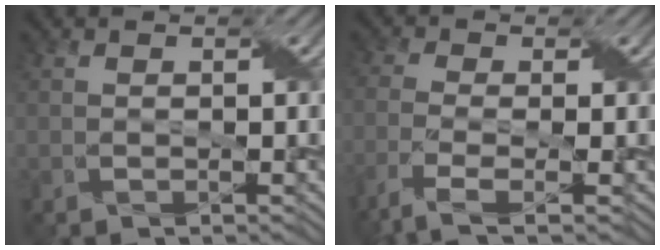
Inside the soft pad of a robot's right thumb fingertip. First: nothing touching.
{"total": 5.8, "force": [-3.3, 1.7, 4.4], "torque": [-0.095, -0.009, -0.073]}